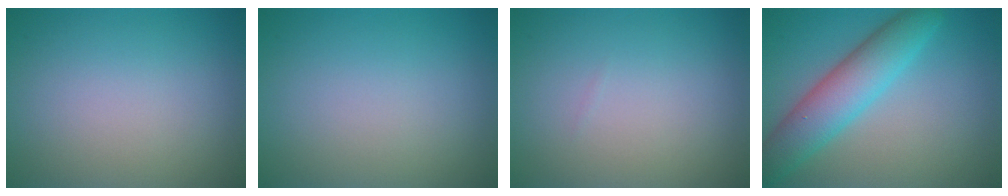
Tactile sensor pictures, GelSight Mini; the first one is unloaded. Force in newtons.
{"total": 0.0}
{"total": 0.0}
{"total": 6.2, "press": 6.2, "slide": 0.1}